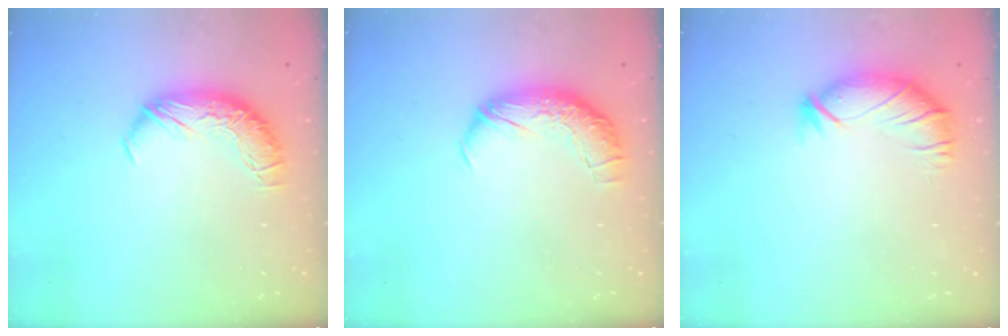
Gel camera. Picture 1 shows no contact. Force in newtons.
{"total": 2.4, "press": 1.1, "slide": 2.1}
{"total": 3.0, "press": 2.5, "slide": 1.6}